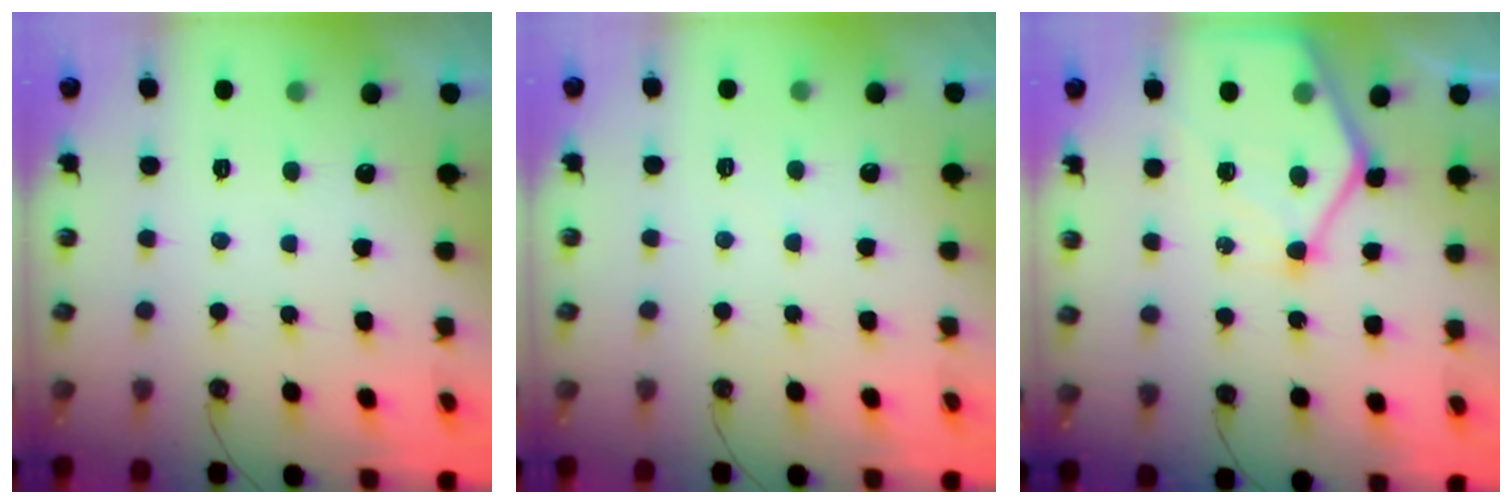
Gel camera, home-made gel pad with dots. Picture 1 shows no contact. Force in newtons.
{"total": 3.8, "press": 3.8, "slide": 0.5}
{"total": 14.1, "press": 14.0, "slide": 1.5}